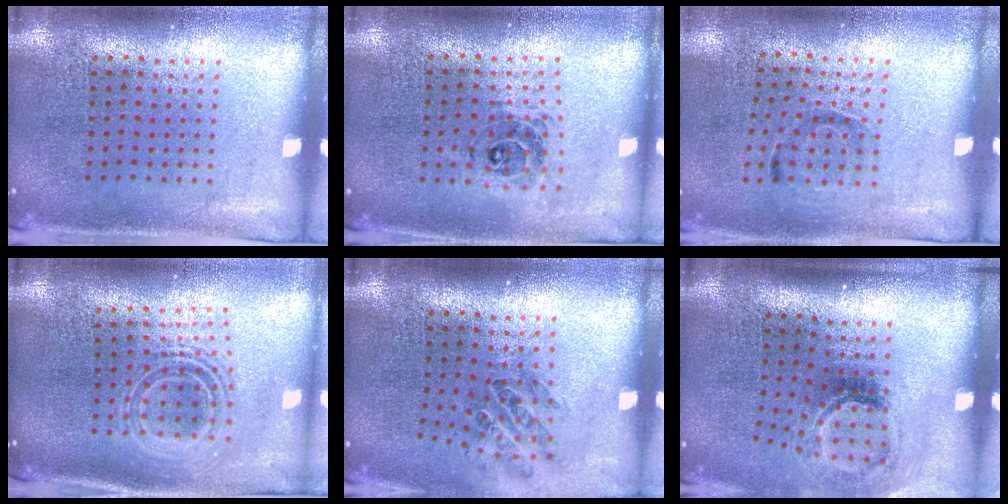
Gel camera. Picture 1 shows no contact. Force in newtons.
{"total": 0.8, "press": 0.8, "slide": 0.2}
{"total": 0.9, "press": 0.7, "slide": 0.6}
{"total": 2.1, "press": 1.5, "slide": 1.5}
{"total": 1.0, "press": 1.0, "slide": 0.3}
{"total": 2.1, "press": 1.3, "slide": 1.6}